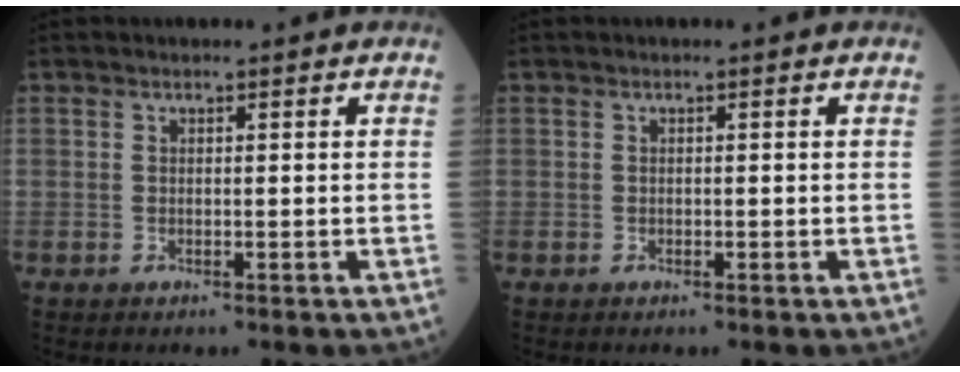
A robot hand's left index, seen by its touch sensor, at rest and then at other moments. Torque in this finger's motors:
{"motor_torque": [-0.22, -0.27, -0.10, -0.04]}